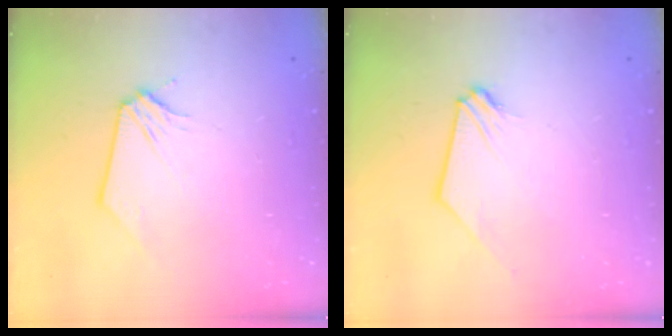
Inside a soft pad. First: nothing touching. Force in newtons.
{"total": 0.9, "press": 0.9, "slide": 0.1}